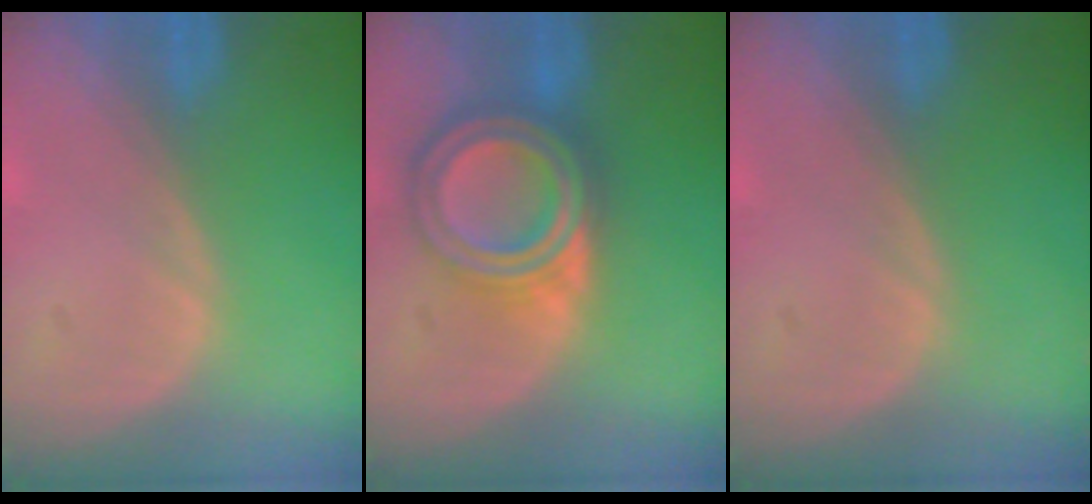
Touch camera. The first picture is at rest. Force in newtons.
{"total": 8.0, "press": 8.0, "slide": 0.5}
{"total": 0.0}